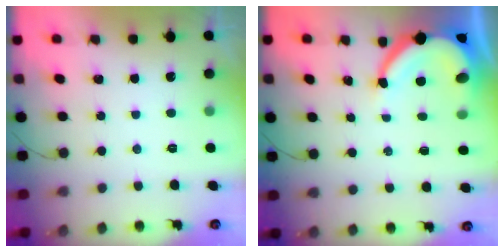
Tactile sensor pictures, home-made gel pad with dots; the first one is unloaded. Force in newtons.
{"total": 8.5, "press": 8.5, "slide": 0.8}